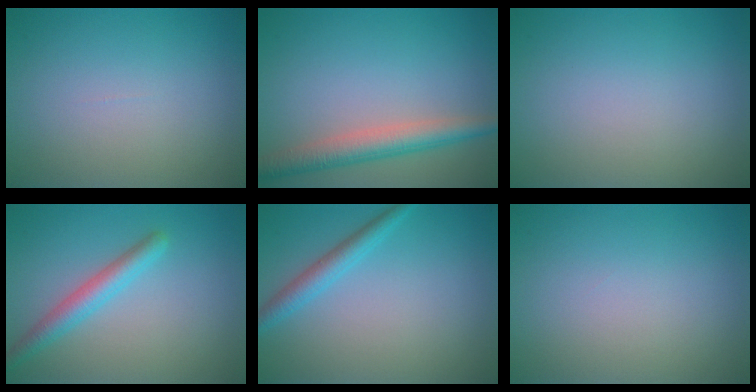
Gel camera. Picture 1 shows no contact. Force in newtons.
{"total": 4.1, "press": 4.1, "slide": 0.1}
{"total": 0.0}
{"total": 2.9, "press": 2.9, "slide": 0.2}
{"total": 2.2, "press": 2.2, "slide": 0.1}
{"total": 0.0}